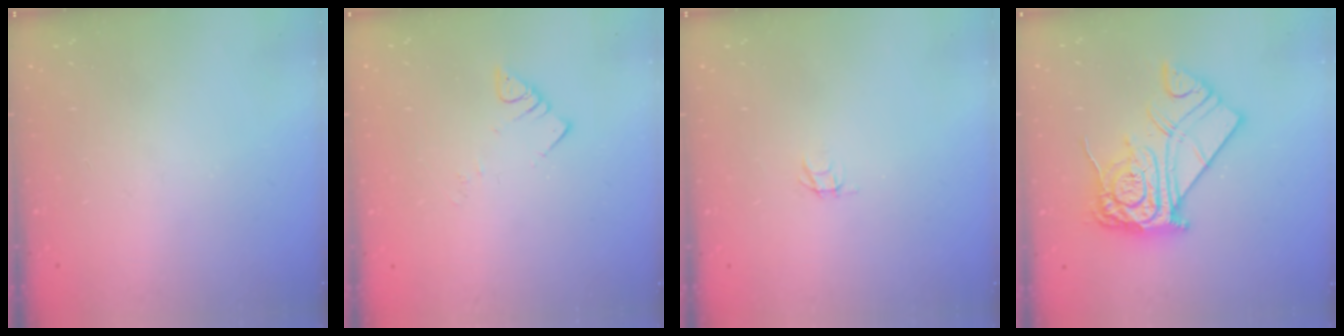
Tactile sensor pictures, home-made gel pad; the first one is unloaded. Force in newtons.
{"total": 3.6, "press": 3.6, "slide": 0.6}
{"total": 1.8, "press": 1.8, "slide": 0.1}
{"total": 16.2, "press": 16.1, "slide": 1.3}